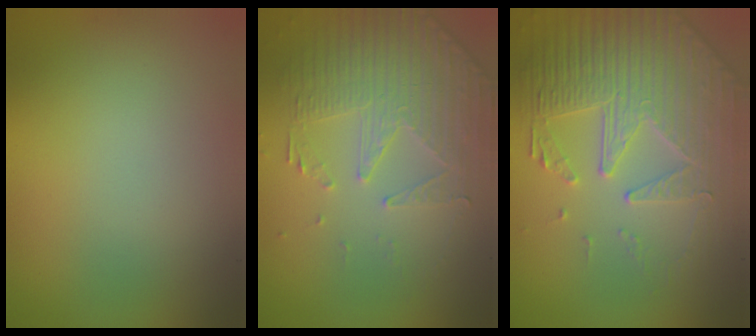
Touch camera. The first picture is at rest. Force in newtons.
{"total": 4.7, "press": 3.4, "slide": 3.2}
{"total": 5.5, "press": 5.0, "slide": 2.4}